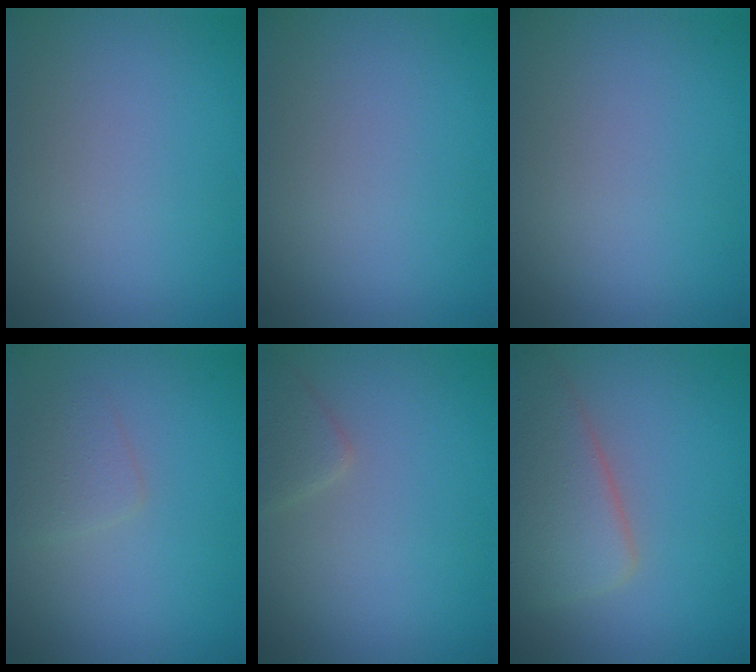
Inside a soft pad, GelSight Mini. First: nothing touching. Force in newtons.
{"total": 0.0}
{"total": 0.0}
{"total": 1.6, "press": 1.6, "slide": 0.1}
{"total": 1.6, "press": 1.6, "slide": 0.1}
{"total": 5.6, "press": 5.6, "slide": 0.2}